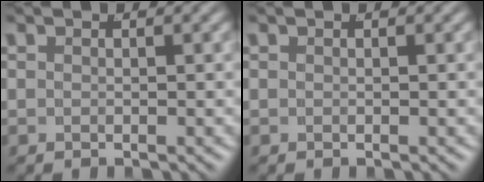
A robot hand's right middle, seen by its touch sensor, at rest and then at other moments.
{"total": 0.0}